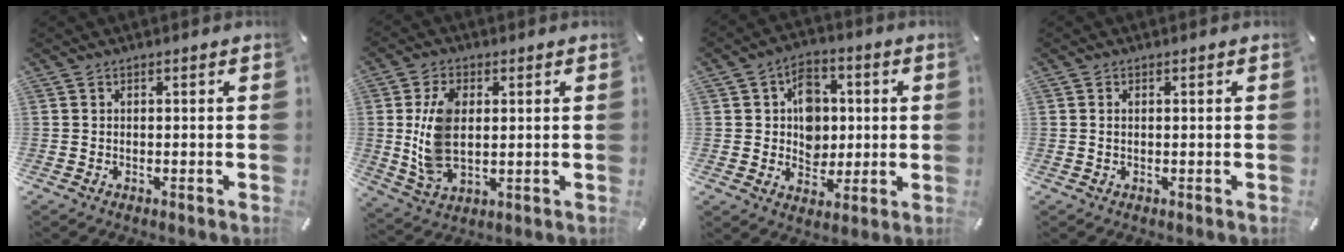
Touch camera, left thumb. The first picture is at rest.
{"total": 10.8, "force": [1.6, 6.8, 8.3], "torque": [-0.189, -0.003, 0.026]}
{"total": 9.5, "force": [1.0, 8.4, 4.4], "torque": [-0.054, 0.006, 0.018]}
{"total": 1.0, "force": [0.0, 0.4, 0.9], "torque": [-0.018, 0.001, -0.001]}